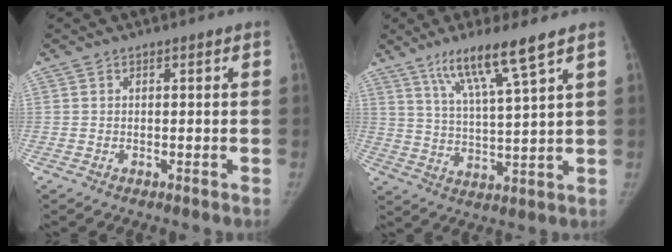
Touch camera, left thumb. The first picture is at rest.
{"total": 11.0, "force": [7.0, 0.3, 8.5], "torque": [-0.152, -0.031, 0.132]}